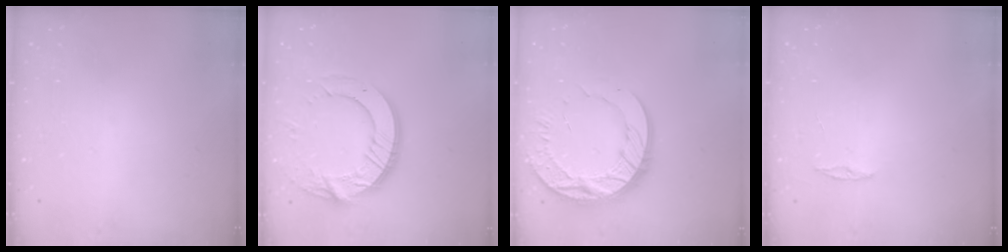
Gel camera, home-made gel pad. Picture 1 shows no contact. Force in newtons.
{"total": 17.1, "press": 17.0, "slide": 1.5}
{"total": 17.9, "press": 17.8, "slide": 1.6}
{"total": 3.0, "press": 2.9, "slide": 0.3}